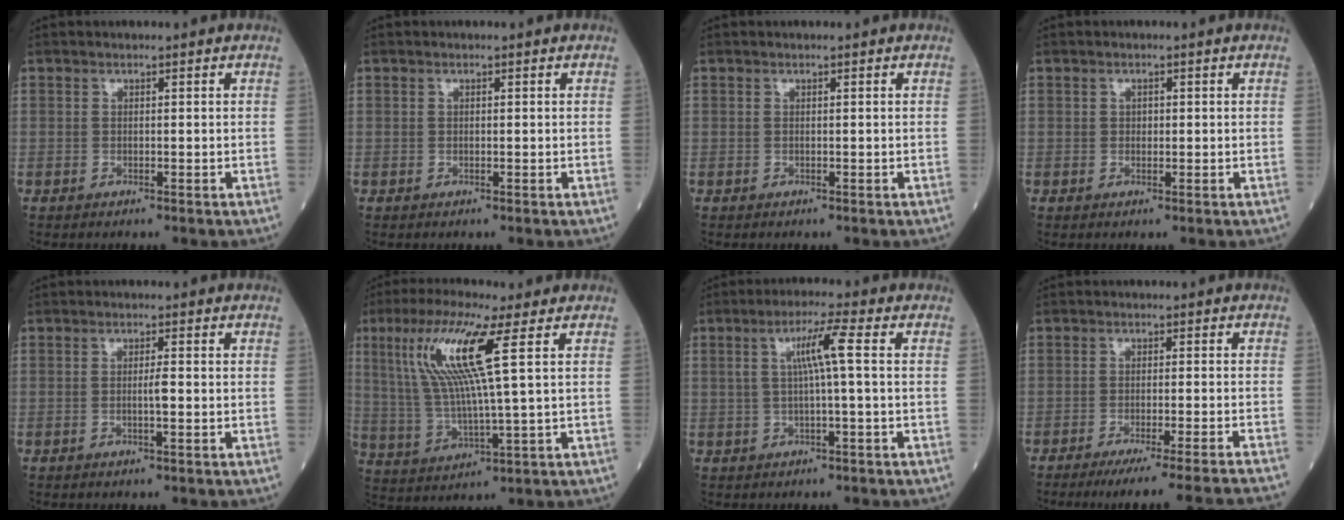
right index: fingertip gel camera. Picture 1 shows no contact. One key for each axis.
{"total": 0.0}
{"total": 0.0}
{"total": 0.7, "fx": 0.1, "fy": 0.5, "fz": 0.5, "tx": -0.010, "ty": 0.000, "tz": 0.002}
{"total": 1.9, "fx": -0.4, "fy": 0.0, "fz": 1.9, "tx": -0.031, "ty": 0.000, "tz": -0.009}
{"total": 12.8, "fx": 4.5, "fy": -0.2, "fz": 12.0, "tx": -0.262, "ty": 0.006, "tz": 0.087}
{"total": 5.5, "fx": 0.7, "fy": -0.5, "fz": 5.4, "tx": -0.103, "ty": 0.012, "tz": 0.016}
{"total": 17.0, "fx": -15.6, "fy": -2.4, "fz": 6.3, "tx": -0.048, "ty": -0.045, "tz": -0.206}